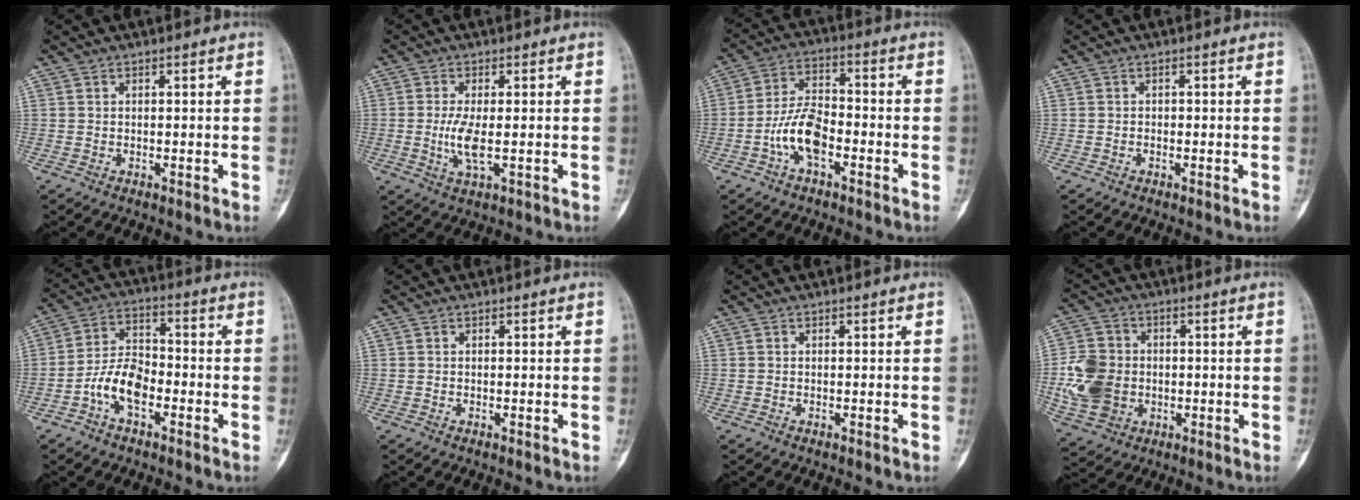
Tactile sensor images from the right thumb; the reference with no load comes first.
{"total": 5.1, "force": [-0.5, 1.6, 4.9], "torque": [-0.112, -0.011, -0.008]}
{"total": 9.2, "force": [-3.4, 4.6, 7.3], "torque": [-0.137, 0.032, -0.070]}
{"total": 0.5, "force": [-0.3, 0.4, 0.2], "torque": [-0.003, 0.002, -0.007]}
{"total": 8.7, "force": [-3.6, 4.7, 6.4], "torque": [-0.115, 0.034, -0.075]}
{"total": 0.0}
{"total": 0.0}
{"total": 11.3, "force": [-1.3, 9.3, 6.3], "torque": [-0.115, 0.008, -0.021]}